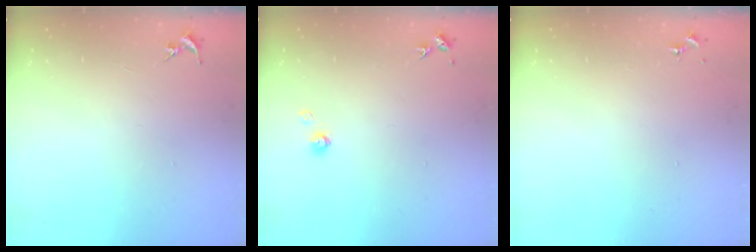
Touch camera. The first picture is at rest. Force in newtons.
{"total": 4.0, "press": 4.0, "slide": 0.3}
{"total": 0.0}